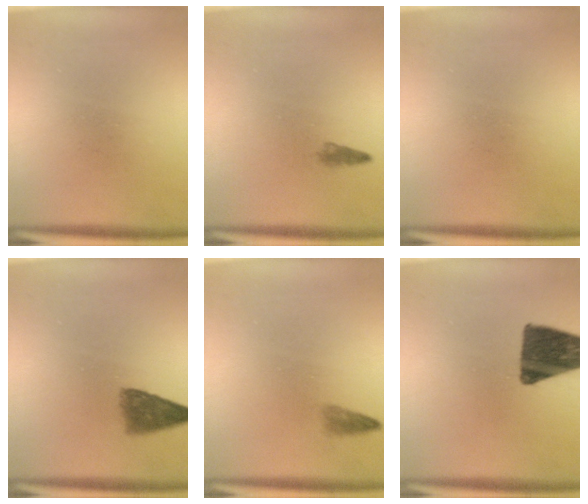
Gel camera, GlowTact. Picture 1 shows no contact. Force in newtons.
{"total": 0.9}
{"total": 0.0}
{"total": 4.2}
{"total": 1.2}
{"total": 12.7}